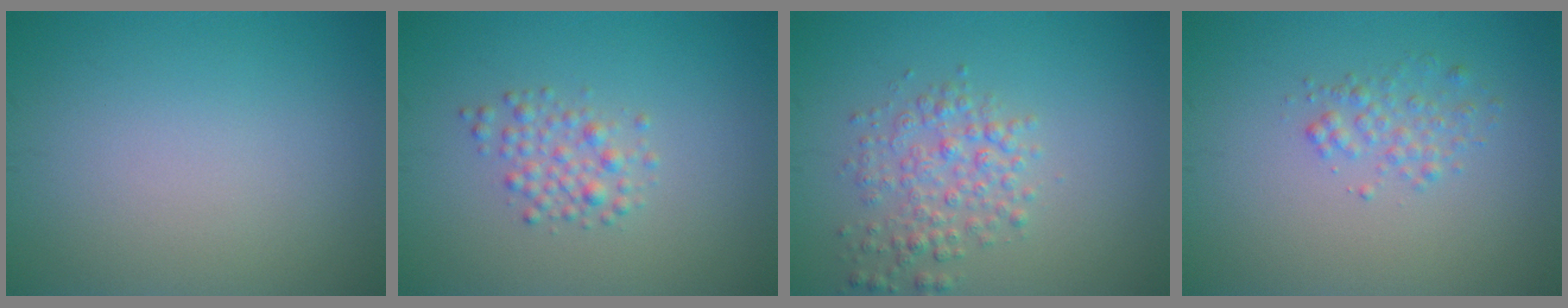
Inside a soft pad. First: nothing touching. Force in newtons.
{"total": 2.1, "press": 2.1, "slide": 0.0}
{"total": 3.1, "press": 3.1, "slide": 0.1}
{"total": 1.6, "press": 1.6, "slide": 0.1}